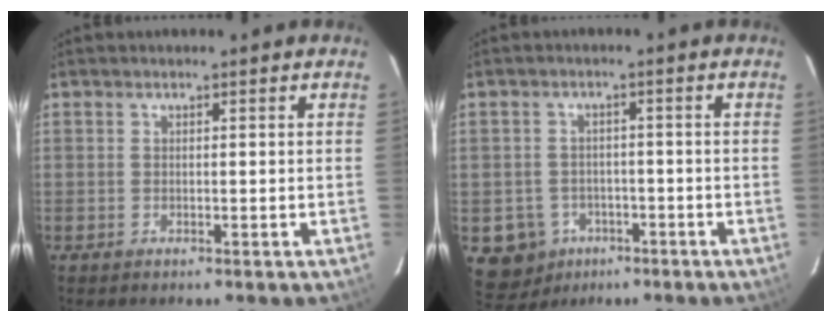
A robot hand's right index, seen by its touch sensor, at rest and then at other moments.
{"total": 7.8, "force": [-3.5, 6.7, 1.6], "torque": [-0.060, 0.014, -0.041]}